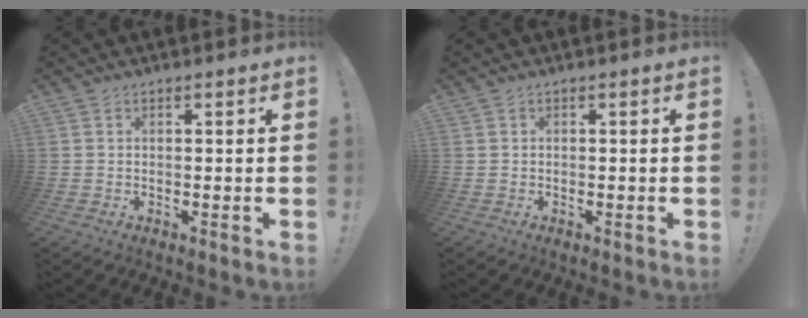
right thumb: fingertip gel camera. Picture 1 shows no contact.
{"total": 0.6, "force": [0.1, 0.6, -0.3], "torque": [0.005, 0.002, 0.002]}